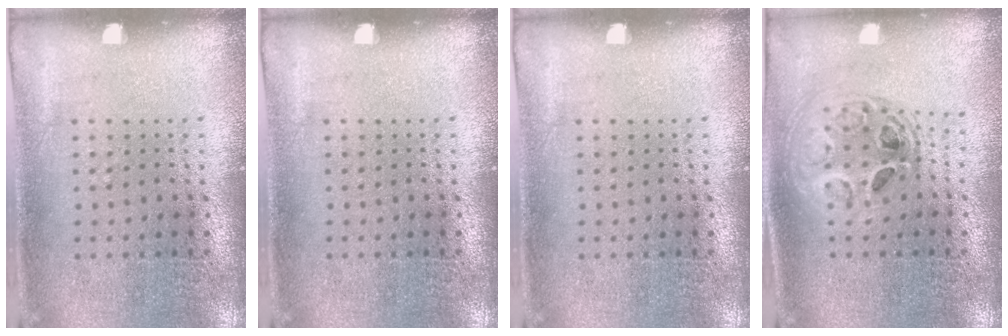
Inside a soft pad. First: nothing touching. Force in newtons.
{"total": 0.0}
{"total": 0.0}
{"total": 1.7, "press": 1.4, "slide": 0.9}